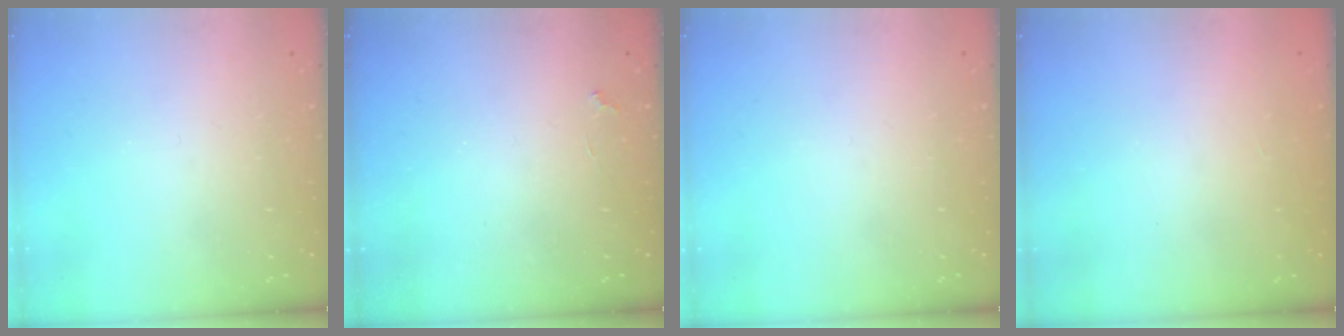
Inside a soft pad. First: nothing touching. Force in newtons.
{"total": 2.0, "press": 1.9, "slide": 0.4}
{"total": 0.0}
{"total": 1.2, "press": 1.1, "slide": 0.5}